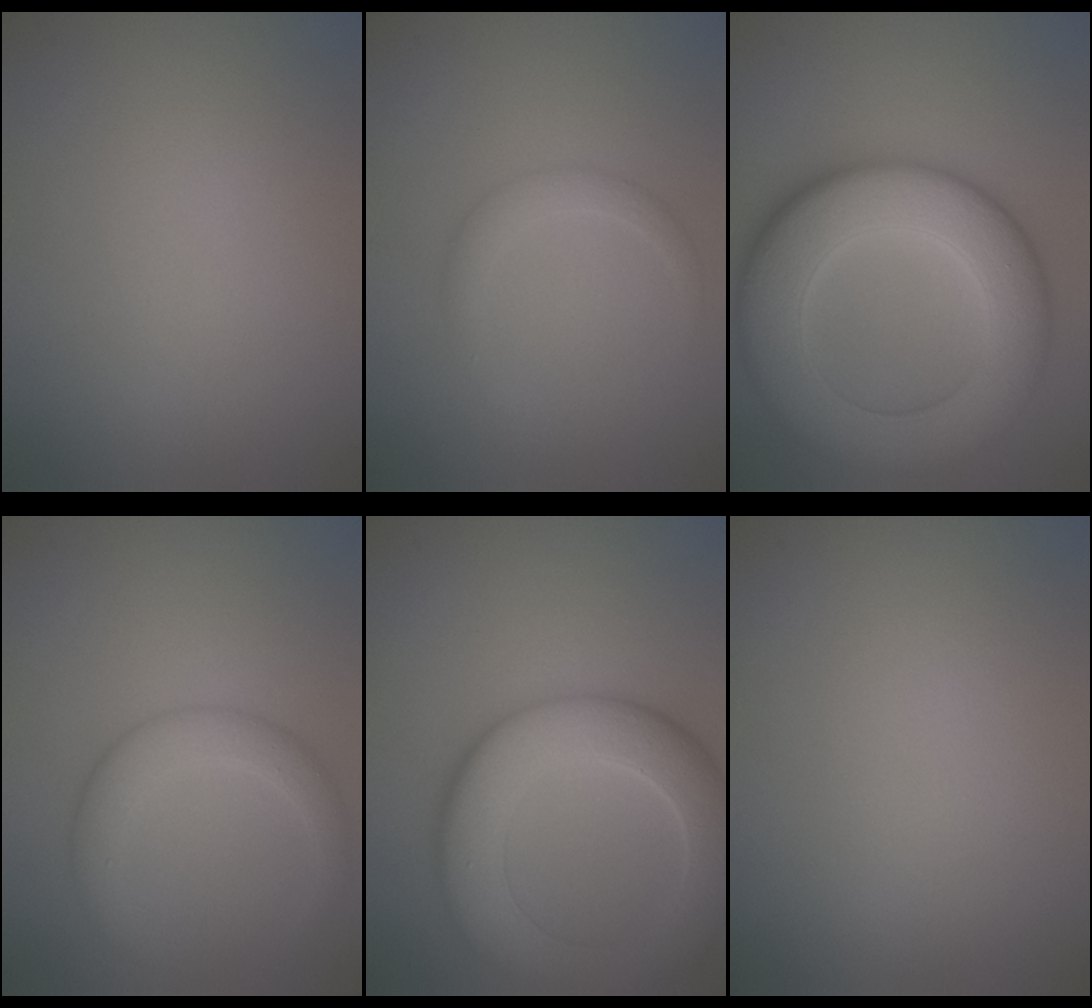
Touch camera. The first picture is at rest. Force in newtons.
{"total": 1.7, "press": 1.7, "slide": 0.1}
{"total": 11.6, "press": 11.6, "slide": 0.2}
{"total": 3.3, "press": 3.3, "slide": 0.2}
{"total": 8.9, "press": 8.8, "slide": 0.9}
{"total": 0.0}